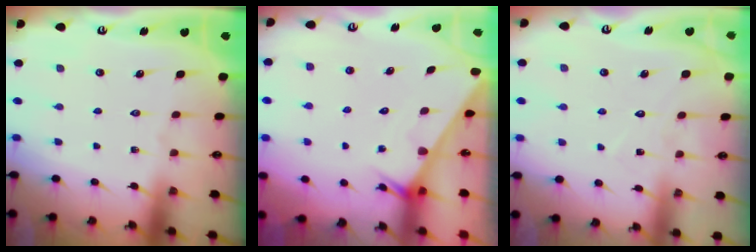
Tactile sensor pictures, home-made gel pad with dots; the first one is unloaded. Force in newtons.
{"total": 2.0, "press": 2.0, "slide": 0.0}
{"total": 6.5, "press": 6.5, "slide": 0.1}